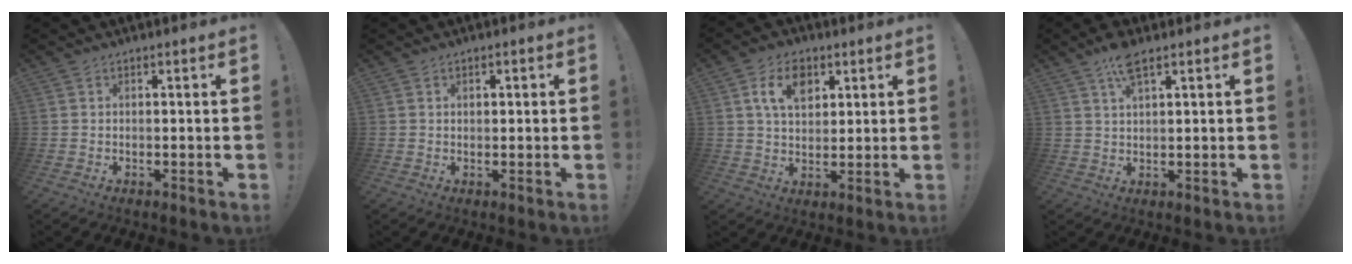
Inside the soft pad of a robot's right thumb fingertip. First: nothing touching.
{"total": 0.8, "force": [0.3, 0.6, 0.4], "torque": [-0.007, 0.002, 0.005]}
{"total": 9.5, "force": [3.8, 6.1, 6.1], "torque": [-0.099, 0.003, 0.070]}
{"total": 6.3, "force": [3.8, 2.0, 4.7], "torque": [-0.083, -0.009, 0.065]}